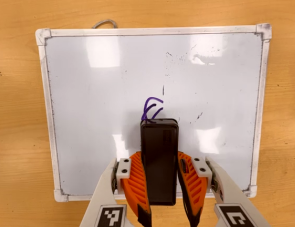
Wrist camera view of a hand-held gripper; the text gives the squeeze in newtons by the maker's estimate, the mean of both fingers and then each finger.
{"total": 8.7, "left": 6.4, "right": 11.1}